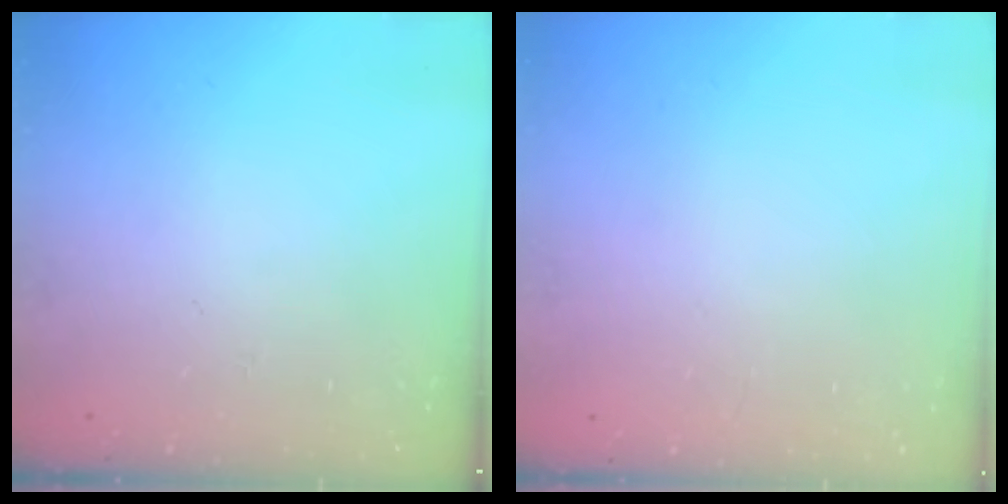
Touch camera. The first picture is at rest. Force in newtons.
{"total": 2.2, "press": 2.2, "slide": 0.1}